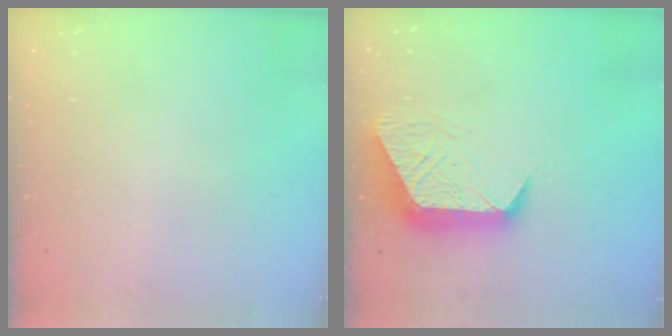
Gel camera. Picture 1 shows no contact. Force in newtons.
{"total": 12.8, "press": 12.7, "slide": 1.0}